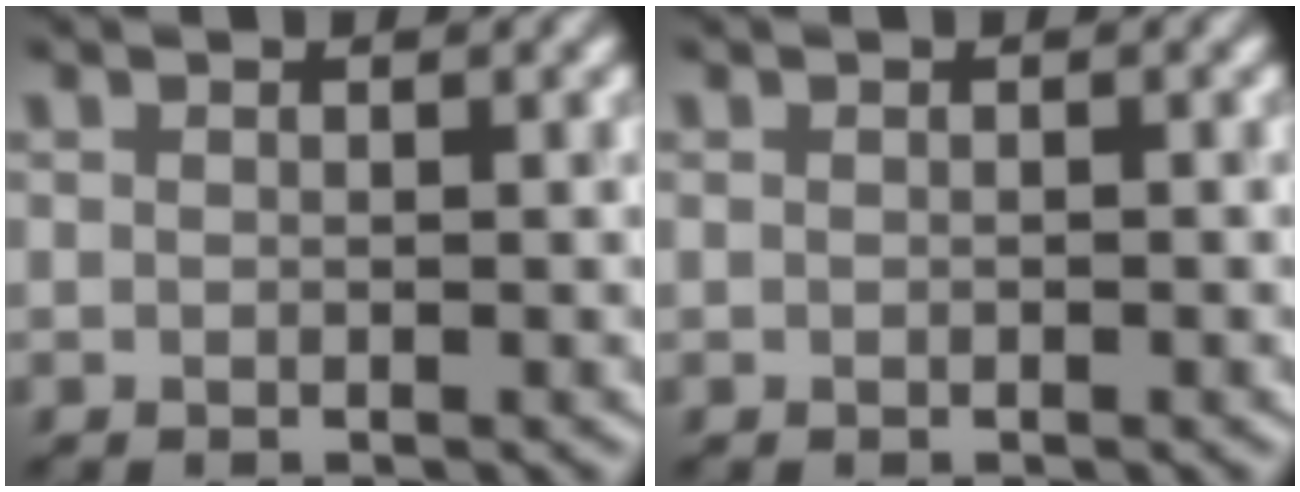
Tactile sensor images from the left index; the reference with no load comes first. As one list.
[{"total": 0.0}]